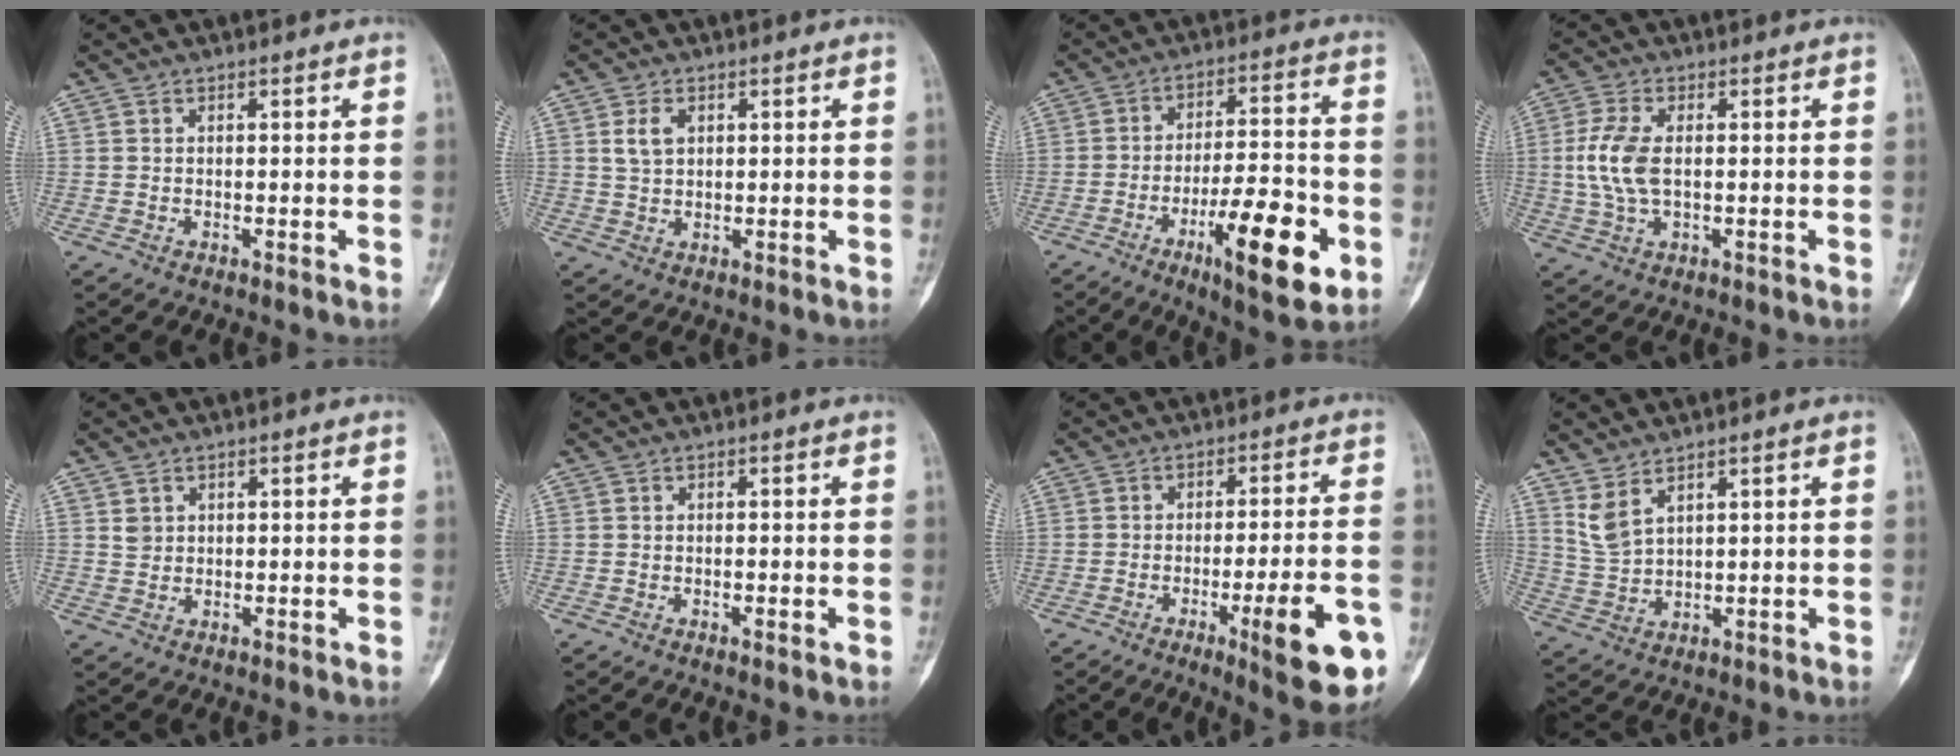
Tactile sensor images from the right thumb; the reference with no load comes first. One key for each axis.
{"total": 3.5, "fx": 1.2, "fy": 2.3, "fz": 2.4, "tx": -0.039, "ty": 0.000, "tz": 0.026}
{"total": 16.7, "fx": -6.4, "fy": 4.8, "fz": 14.7, "tx": -0.219, "ty": 0.025, "tz": -0.094}
{"total": 7.9, "fx": 0.4, "fy": 4.2, "fz": 6.8, "tx": -0.160, "ty": 0.003, "tz": 0.008}
{"total": 2.0, "fx": 0.9, "fy": 1.7, "fz": 0.7, "tx": -0.003, "ty": -0.005, "tz": 0.020}
{"total": 1.3, "fx": -0.4, "fy": 0.4, "fz": 1.1, "tx": -0.016, "ty": 0.003, "tz": -0.006}
{"total": 14.2, "fx": -5.8, "fy": 2.6, "fz": 12.7, "tx": -0.168, "ty": 0.013, "tz": -0.074}
{"total": 4.9, "fx": 3.3, "fy": 1.7, "fz": 3.1, "tx": -0.066, "ty": -0.023, "tz": 0.080}